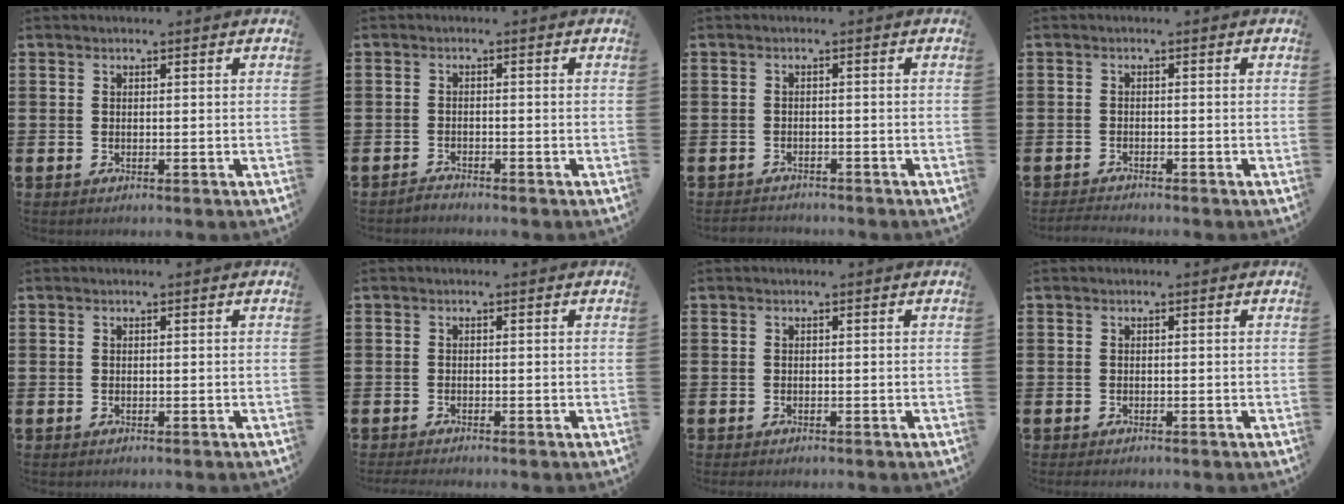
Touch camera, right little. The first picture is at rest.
{"total": 1.2, "force": [-1.2, 0.0, -0.1], "torque": [-0.002, 0.002, -0.024]}
{"total": 1.2, "force": [-1.2, 0.1, -0.2], "torque": [-0.002, 0.004, -0.026]}
{"total": 1.2, "force": [-1.2, 0.0, 0.2], "torque": [-0.006, 0.002, -0.023]}
{"total": 0.0}
{"total": 0.6, "force": [-0.6, 0.0, 0.2], "torque": [-0.005, -0.003, -0.011]}
{"total": 0.0}
{"total": 0.0}